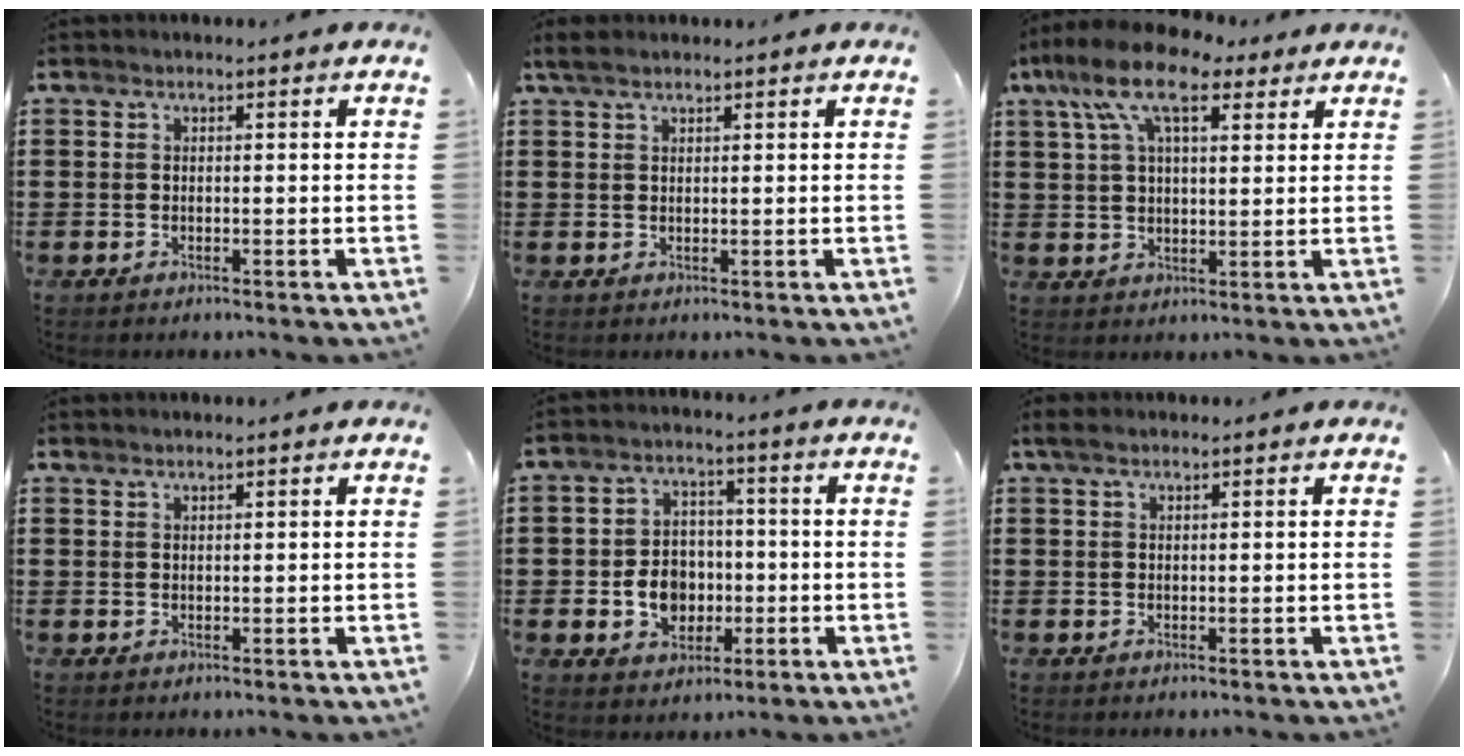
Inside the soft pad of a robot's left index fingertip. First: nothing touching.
{"total": 1.7, "force": [1.2, 0.5, 1.2], "torque": [-0.025, 0.004, 0.022]}
{"total": 11.1, "force": [6.7, 4.5, 7.6], "torque": [-0.167, 0.003, 0.122]}
{"total": 0.7, "force": [0.7, -0.1, 0.2], "torque": [-0.005, -0.002, 0.013]}
{"total": 6.6, "force": [-1.2, 5.4, 3.7], "torque": [-0.070, 0.005, -0.025]}
{"total": 1.4, "force": [0.7, 0.3, 1.2], "torque": [-0.023, 0.003, 0.012]}